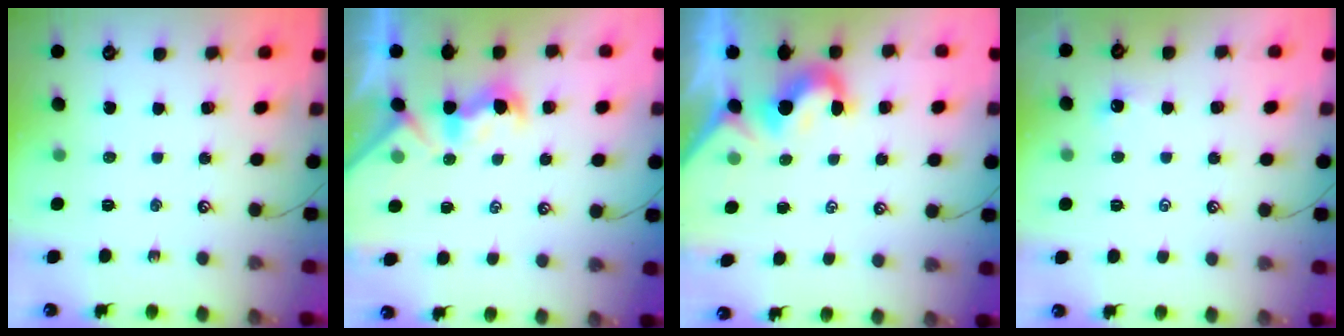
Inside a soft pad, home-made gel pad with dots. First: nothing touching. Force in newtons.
{"total": 2.8, "press": 2.6, "slide": 0.9}
{"total": 2.0, "press": 1.8, "slide": 0.9}
{"total": 1.1, "press": 1.1, "slide": 0.3}